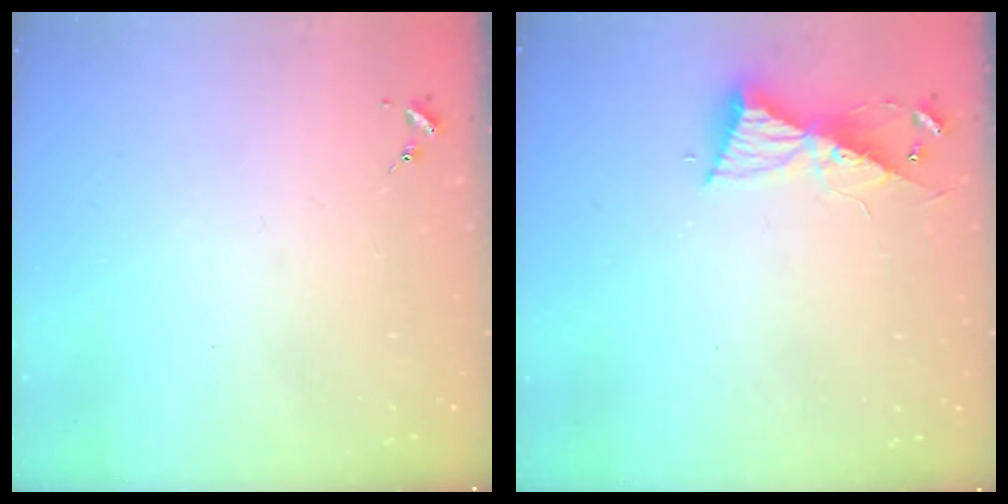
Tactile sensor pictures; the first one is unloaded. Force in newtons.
{"total": 9.3, "press": 9.2, "slide": 0.8}